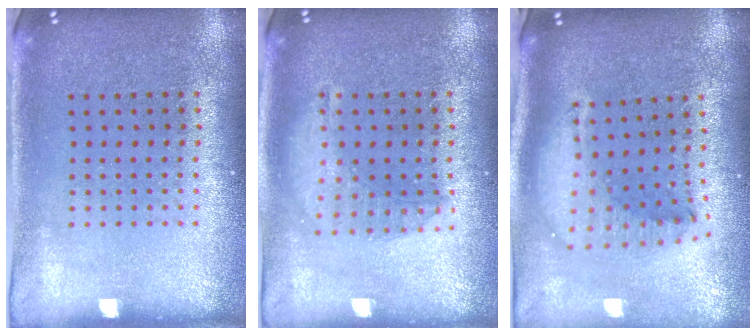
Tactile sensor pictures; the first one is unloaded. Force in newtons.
{"total": 1.4, "press": 1.3, "slide": 0.3}
{"total": 2.1, "press": 1.6, "slide": 1.3}